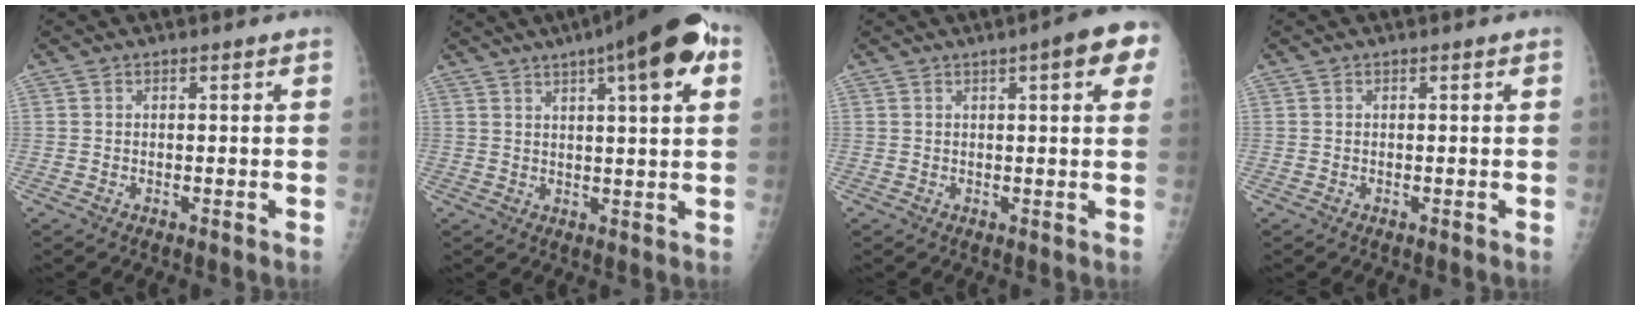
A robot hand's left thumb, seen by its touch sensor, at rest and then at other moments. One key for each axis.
{"total": 15.0, "fx": 7.1, "fy": 3.7, "fz": 12.7, "tx": -0.163, "ty": 0.006, "tz": 0.094}
{"total": 7.8, "fx": 3.3, "fy": 1.6, "fz": 6.9, "tx": -0.071, "ty": 0.002, "tz": 0.033}
{"total": 0.0}